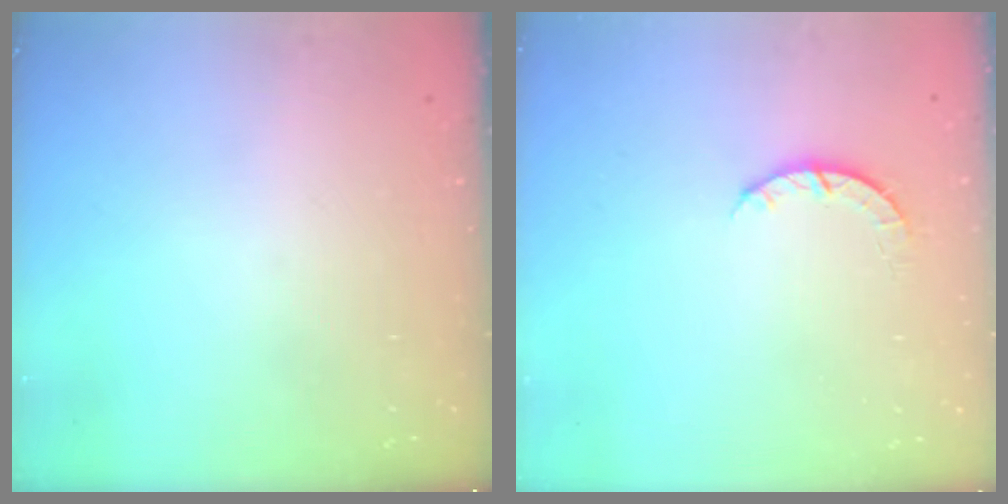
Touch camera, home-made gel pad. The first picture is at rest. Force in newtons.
{"total": 3.2, "press": 3.2, "slide": 0.4}